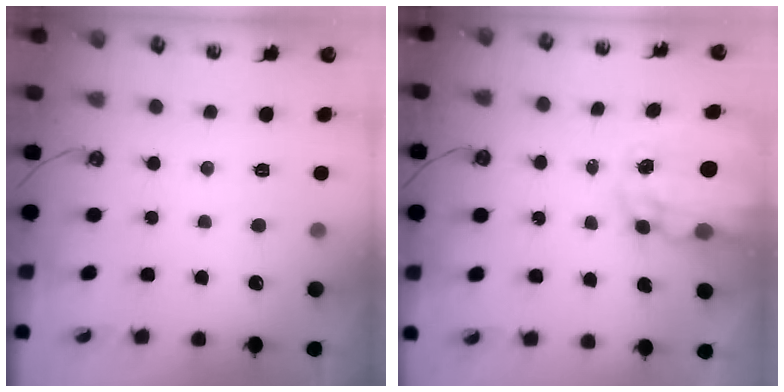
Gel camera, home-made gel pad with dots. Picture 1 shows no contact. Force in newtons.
{"total": 9.9, "press": 9.9, "slide": 0.8}